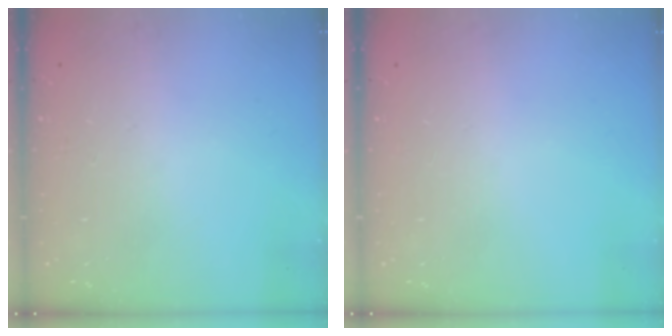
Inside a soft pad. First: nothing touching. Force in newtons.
{"total": 0.0}